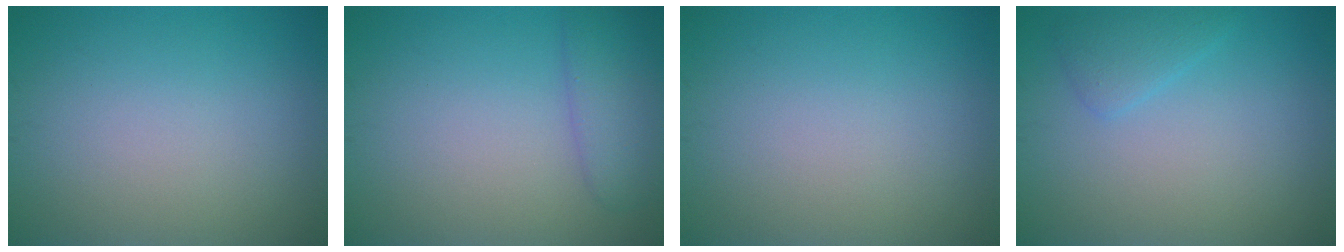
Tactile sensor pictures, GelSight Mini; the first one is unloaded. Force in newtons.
{"total": 2.9, "press": 2.9, "slide": 0.3}
{"total": 0.0}
{"total": 1.7, "press": 1.7, "slide": 0.0}